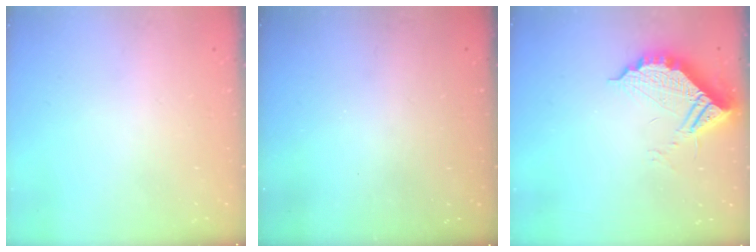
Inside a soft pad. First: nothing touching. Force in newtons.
{"total": 2.9, "press": 2.9, "slide": 0.2}
{"total": 11.1, "press": 11.1, "slide": 1.0}